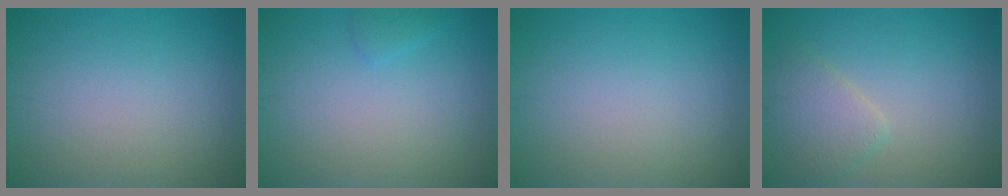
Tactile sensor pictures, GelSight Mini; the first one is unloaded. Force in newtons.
{"total": 0.9, "press": 0.9, "slide": 0.1}
{"total": 0.0}
{"total": 3.0, "press": 3.0, "slide": 0.2}